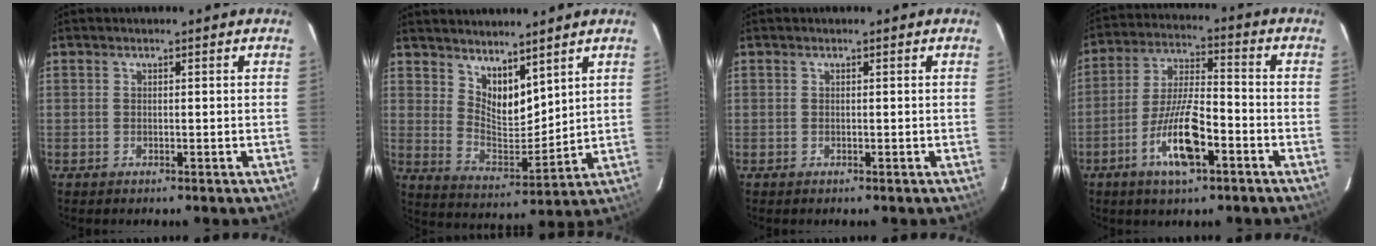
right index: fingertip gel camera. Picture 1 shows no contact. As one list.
[{"total": 8.8, "force": [6.5, 3.9, 4.5], "torque": [-0.068, -0.009, 0.127]}, {"total": 0.0}, {"total": 12.1, "force": [-5.7, 3.4, 10.1], "torque": [-0.206, -0.003, -0.106]}]